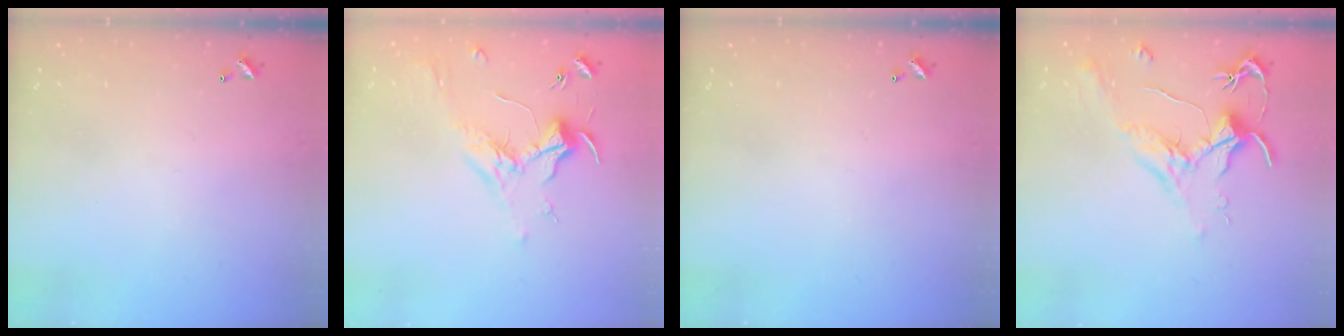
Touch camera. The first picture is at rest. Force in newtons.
{"total": 1.7, "press": 1.5, "slide": 0.8}
{"total": 0.0}
{"total": 1.8, "press": 1.7, "slide": 0.8}